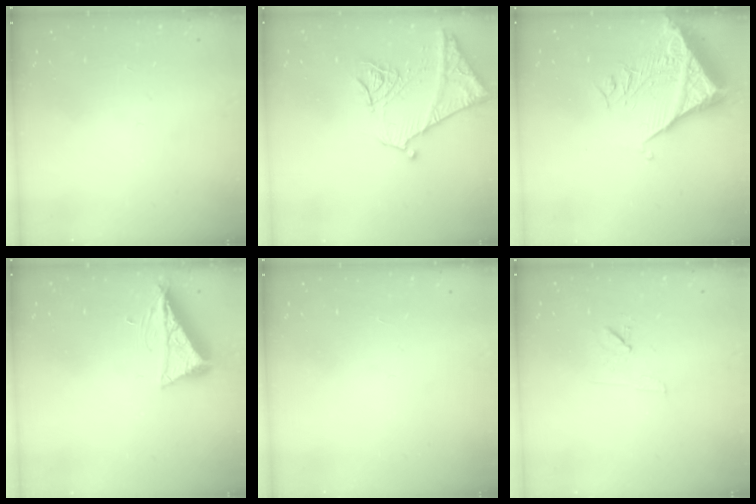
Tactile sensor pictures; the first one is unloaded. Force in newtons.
{"total": 11.9, "press": 11.8, "slide": 1.4}
{"total": 10.6, "press": 10.6, "slide": 1.1}
{"total": 7.7, "press": 7.6, "slide": 0.8}
{"total": 1.7, "press": 1.6, "slide": 0.1}
{"total": 6.7, "press": 6.6, "slide": 1.1}